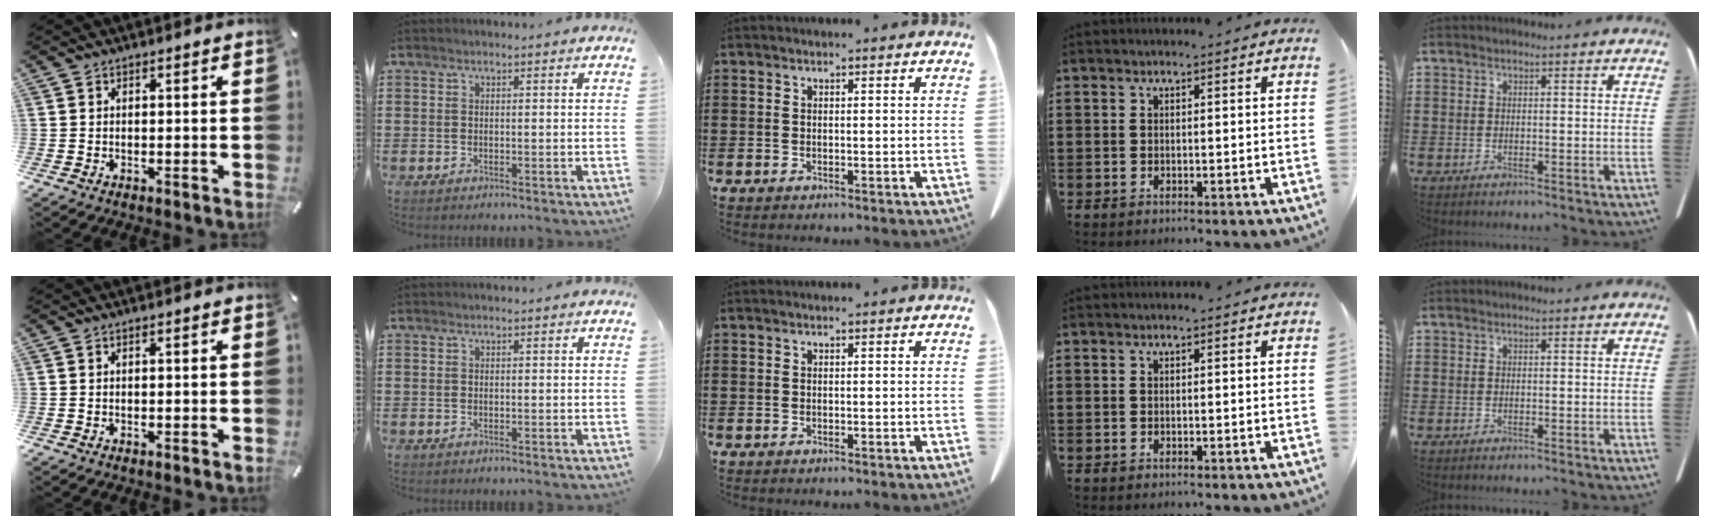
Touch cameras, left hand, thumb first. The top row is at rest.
{}